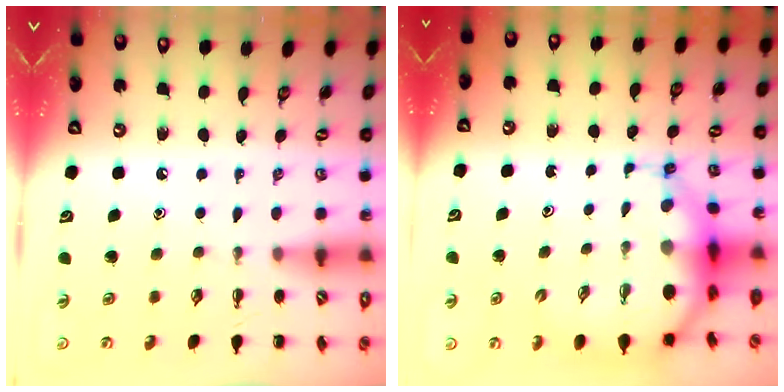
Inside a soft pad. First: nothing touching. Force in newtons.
{"total": 8.5, "press": 8.2, "slide": 2.1}